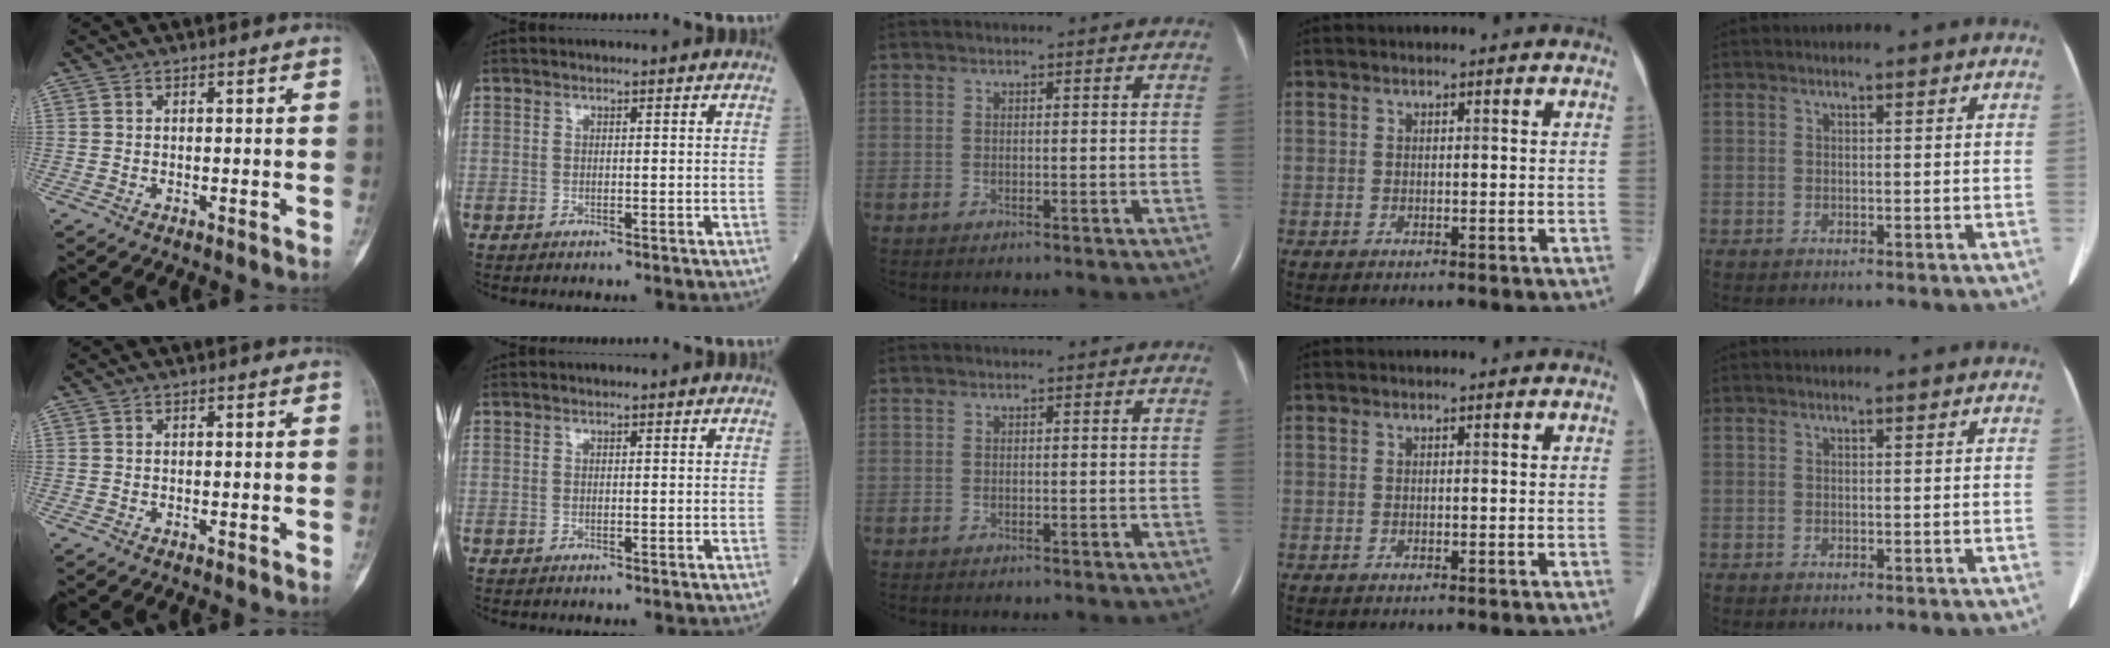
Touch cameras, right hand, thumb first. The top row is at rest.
{}